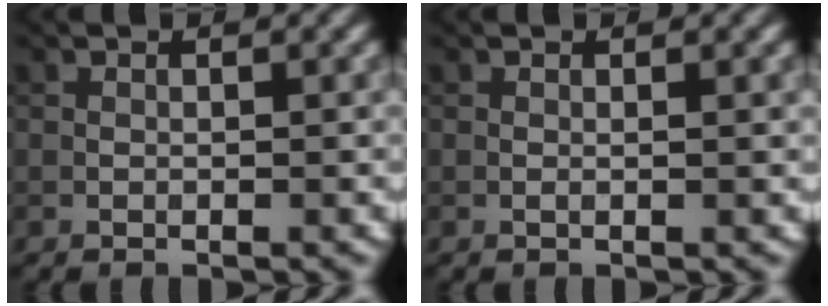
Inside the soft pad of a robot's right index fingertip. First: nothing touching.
{"total": 0.6, "force": [0.1, 0.1, 0.6], "torque": [-0.009, 0.000, 0.000]}